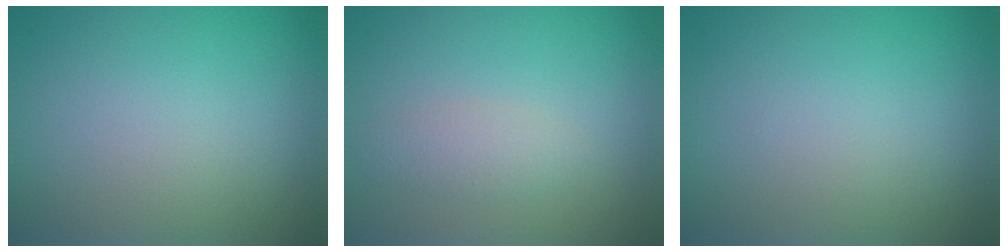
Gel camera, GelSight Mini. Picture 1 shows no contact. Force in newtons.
{"total": 1.7, "press": 1.7, "slide": 0.1}
{"total": 0.0}